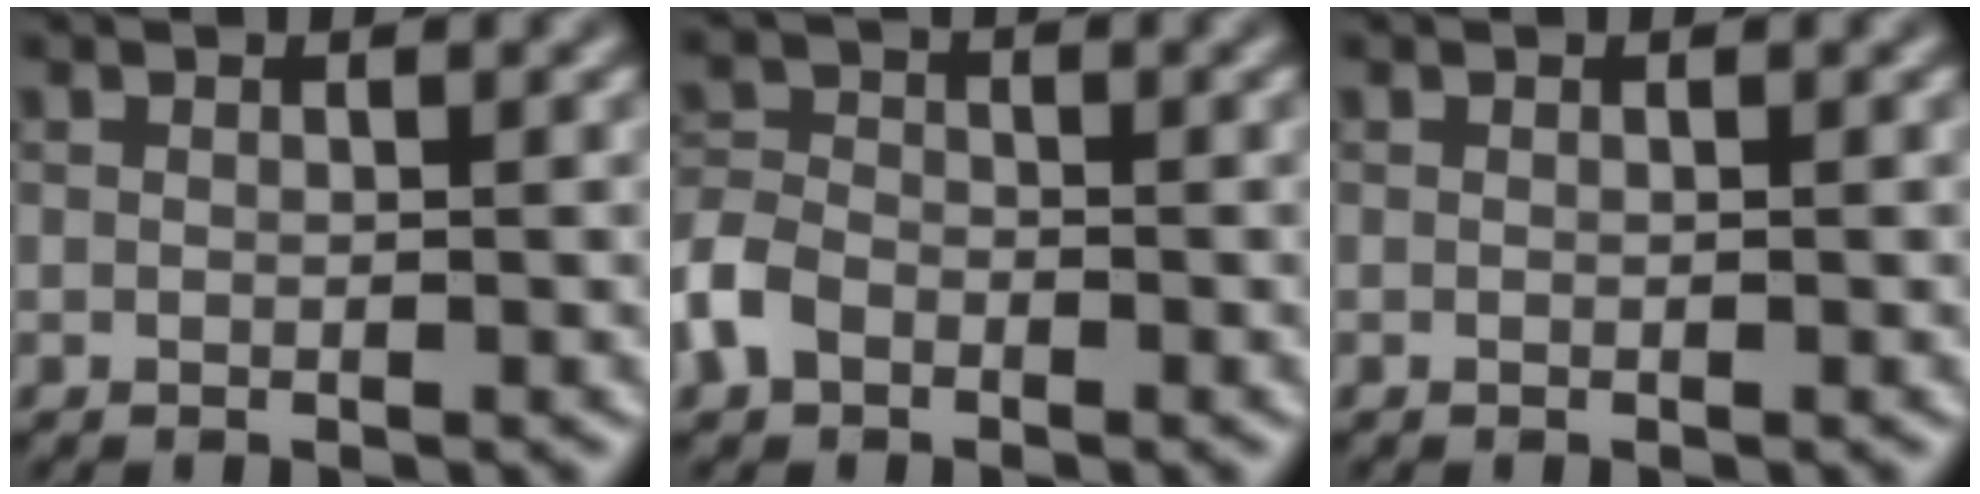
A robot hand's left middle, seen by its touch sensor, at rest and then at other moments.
{"total": 3.5, "force": [-2.0, 2.5, 1.6], "torque": [-0.037, 0.003, -0.051]}
{"total": 0.0}